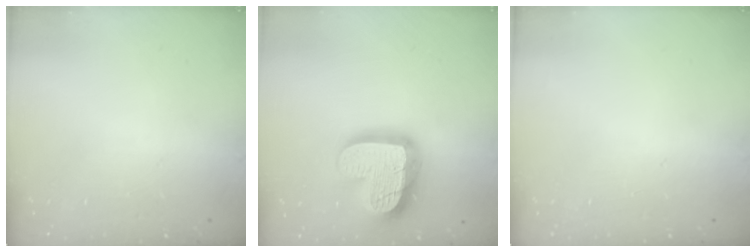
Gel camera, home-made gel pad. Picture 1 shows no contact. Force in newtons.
{"total": 20.3, "press": 20.2, "slide": 1.7}
{"total": 0.0}